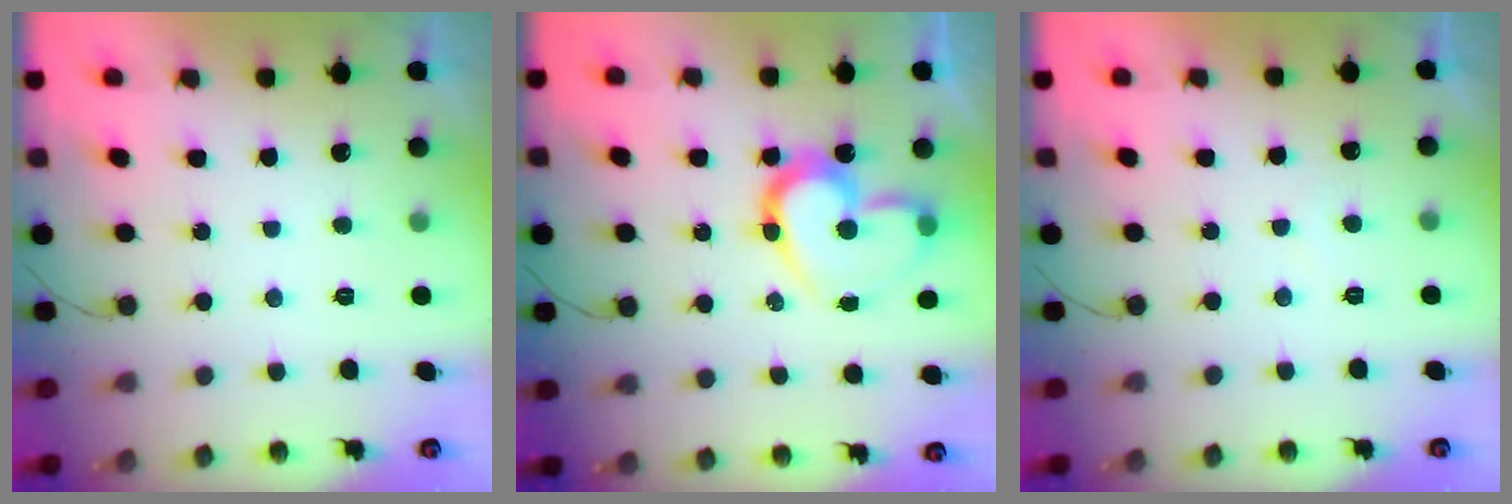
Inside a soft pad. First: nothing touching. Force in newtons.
{"total": 15.8, "press": 15.7, "slide": 1.5}
{"total": 4.1, "press": 4.1, "slide": 0.1}